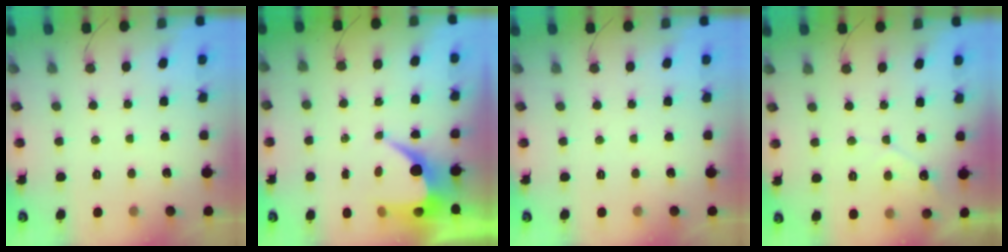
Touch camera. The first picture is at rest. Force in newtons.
{"total": 7.4, "press": 7.4, "slide": 0.8}
{"total": 0.0}
{"total": 4.5, "press": 4.5, "slide": 0.3}